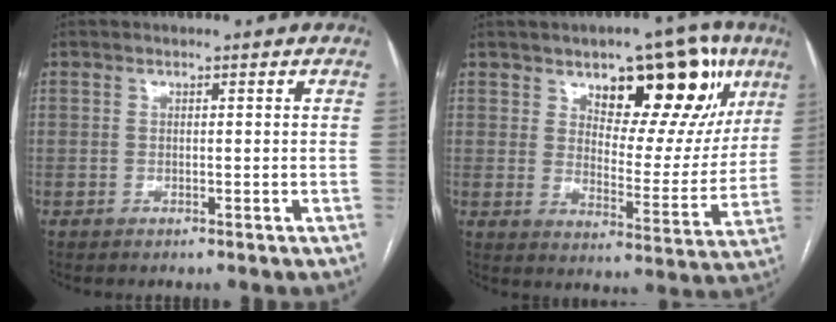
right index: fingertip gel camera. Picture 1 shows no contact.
{"total": 16.9, "force": [8.9, 7.6, 12.2], "torque": [-0.137, 0.009, 0.129]}